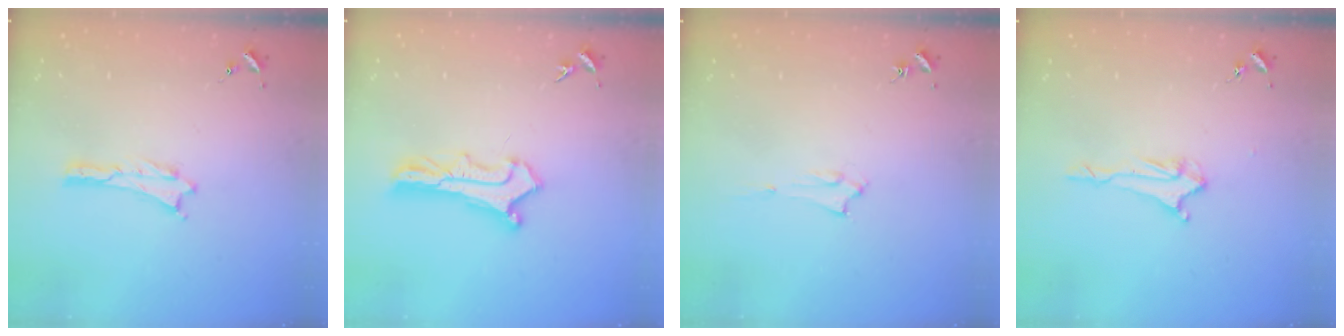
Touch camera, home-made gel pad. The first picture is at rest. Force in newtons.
{"total": 2.9, "press": 2.9, "slide": 0.3}
{"total": 1.5, "press": 1.5, "slide": 0.2}
{"total": 2.1, "press": 2.0, "slide": 0.4}